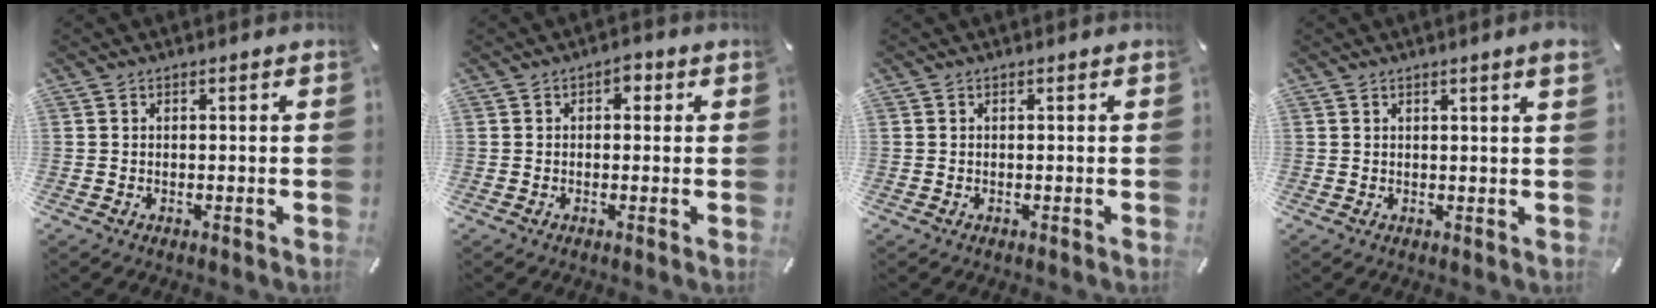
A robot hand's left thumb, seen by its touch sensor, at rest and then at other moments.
{"total": 2.0, "force": [0.0, 1.5, 1.3], "torque": [-0.019, 0.006, -0.005]}
{"total": 0.0}
{"total": 2.5, "force": [1.2, 0.1, 2.2], "torque": [-0.043, 0.000, 0.021]}